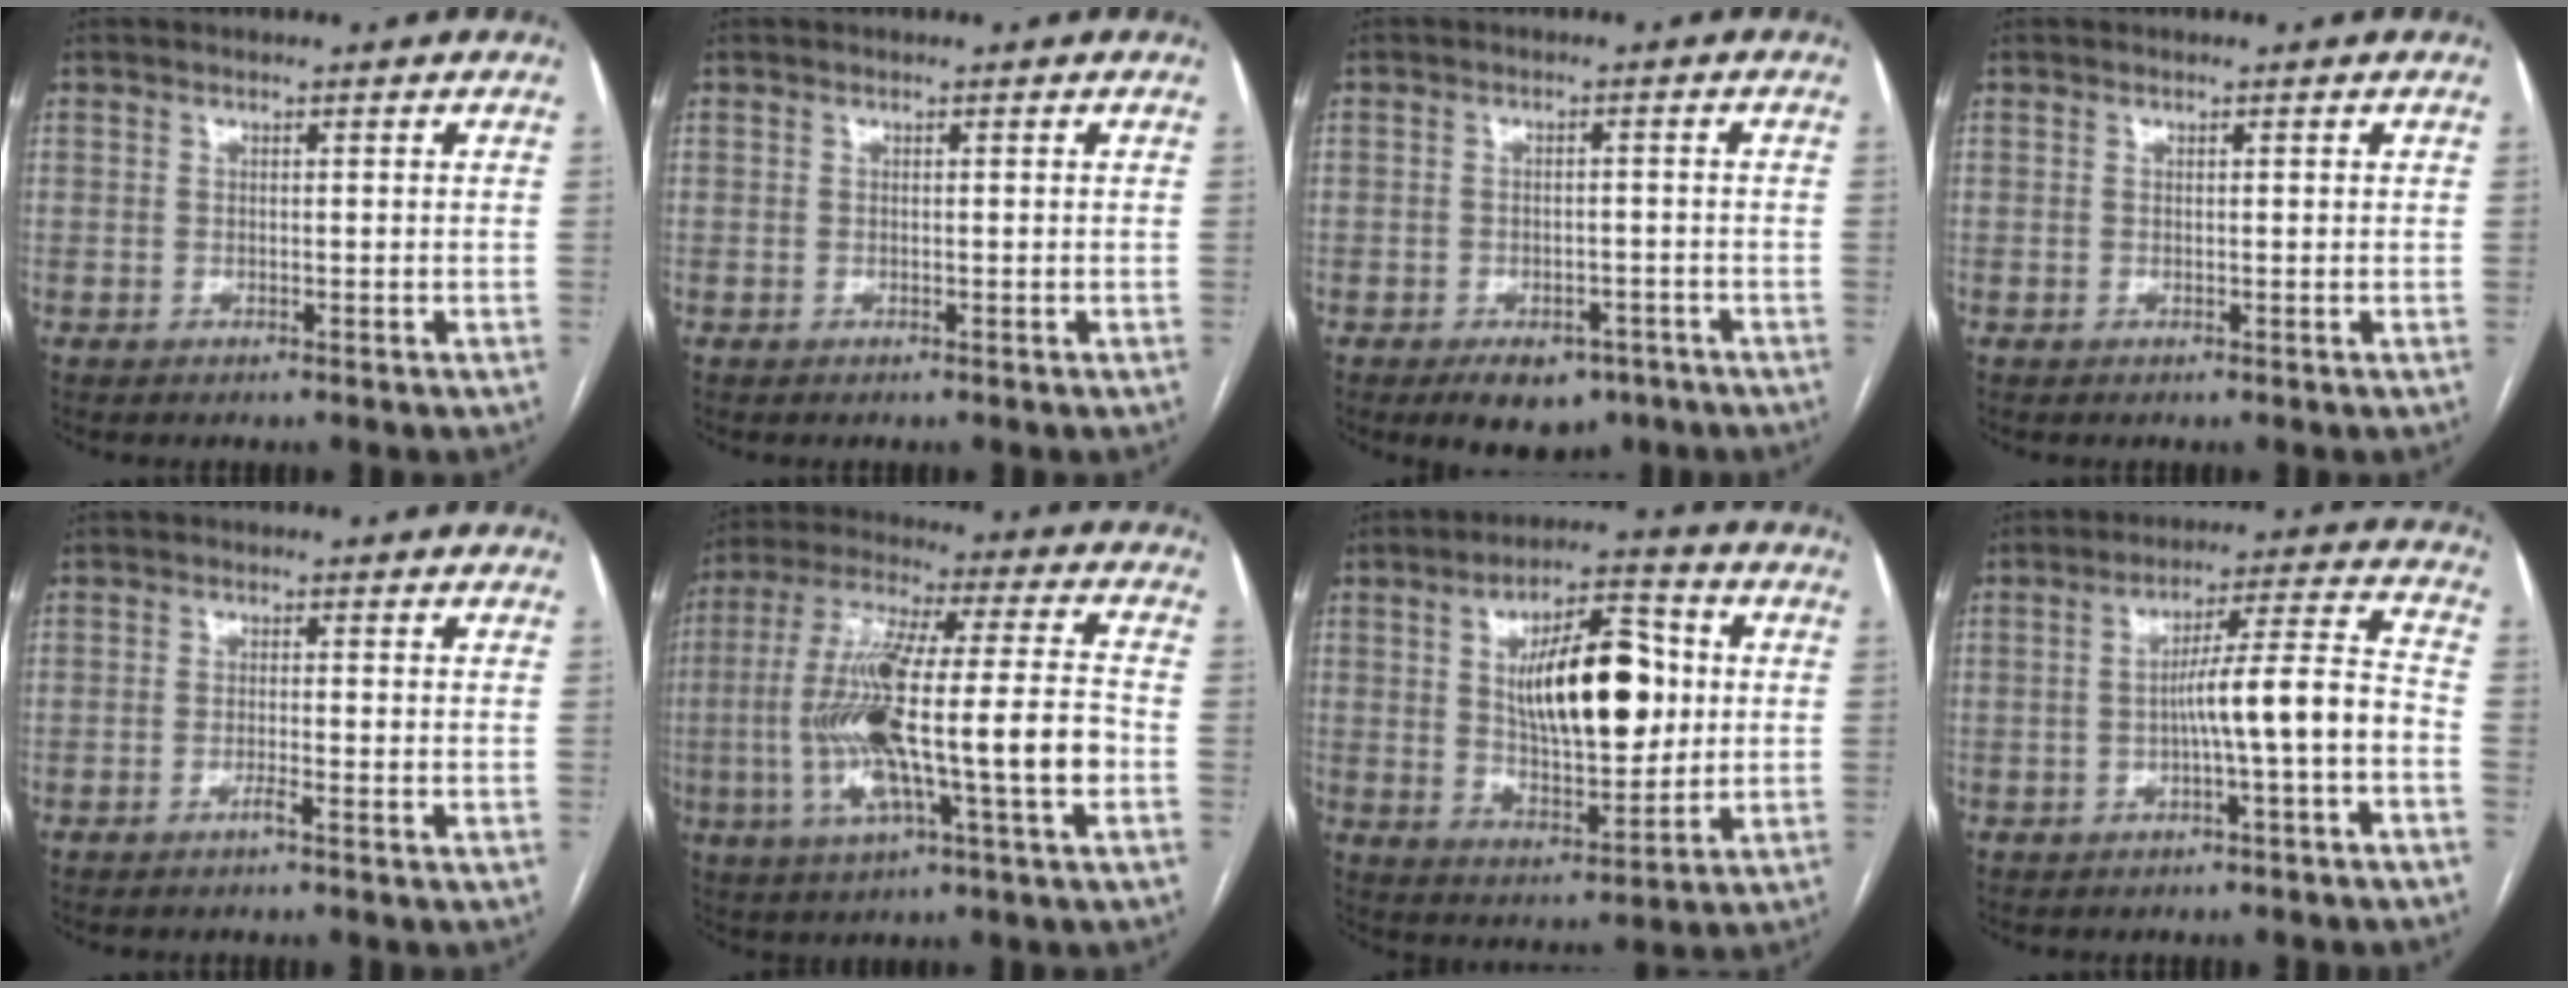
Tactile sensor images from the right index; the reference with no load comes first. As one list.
[{"total": 0.0}, {"total": 6.8, "force": [-4.5, 3.9, 3.2], "torque": [-0.035, 0.005, -0.057]}, {"total": 0.0}, {"total": 1.3, "force": [-0.9, -0.2, 0.9], "torque": [-0.017, 0.000, -0.017]}, {"total": 18.7, "force": [-3.6, 1.5, 18.3], "torque": [-0.354, 0.006, -0.063]}, {"total": 15.5, "force": [2.6, 5.7, 14.2], "torque": [-0.230, 0.016, 0.045]}, {"total": 9.0, "force": [-2.6, -0.5, 8.6], "torque": [-0.135, 0.026, -0.039]}]